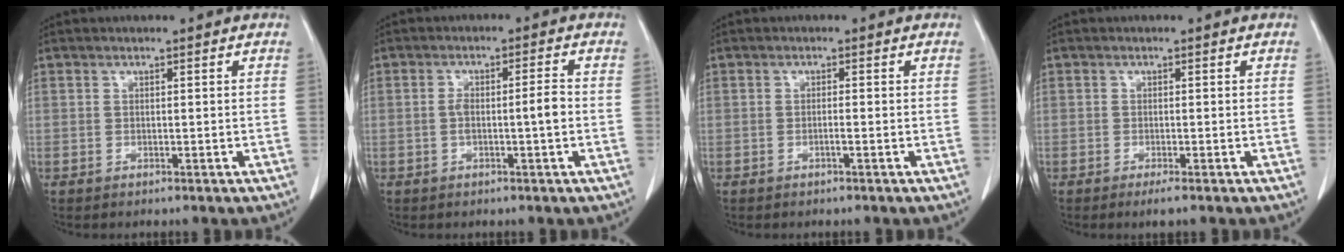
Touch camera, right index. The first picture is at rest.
{"total": 4.0, "force": [-0.7, 0.4, 3.9], "torque": [-0.075, 0.012, -0.009]}
{"total": 0.8, "force": [-0.4, -0.1, 0.7], "torque": [-0.011, 0.001, -0.007]}
{"total": 1.4, "force": [-1.0, 0.1, 1.0], "torque": [-0.018, -0.004, -0.016]}